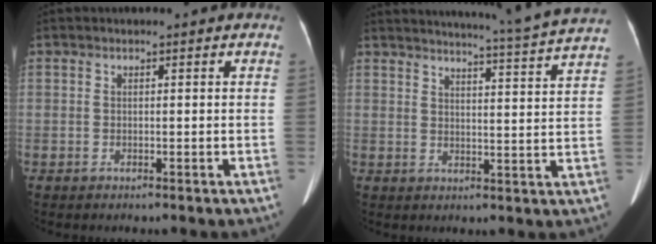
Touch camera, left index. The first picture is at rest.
{"total": 16.1, "force": [14.9, -2.4, 5.4], "torque": [-0.096, -0.059, 0.177]}